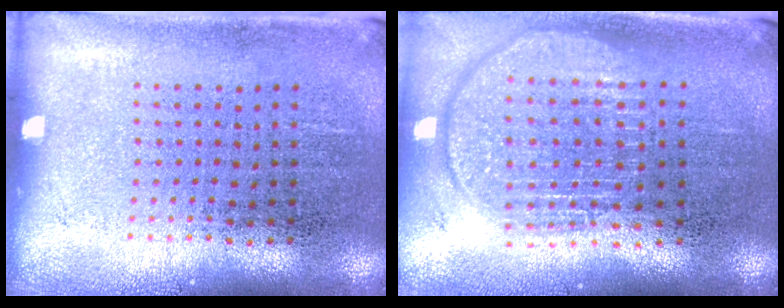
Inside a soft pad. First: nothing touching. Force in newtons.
{"total": 1.9, "press": 1.6, "slide": 1.0}